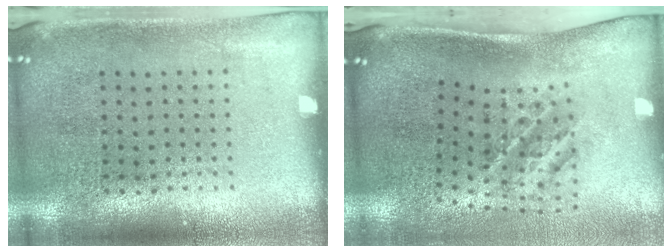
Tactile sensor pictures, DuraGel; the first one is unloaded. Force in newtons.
{"total": 1.6, "press": 1.2, "slide": 1.1}